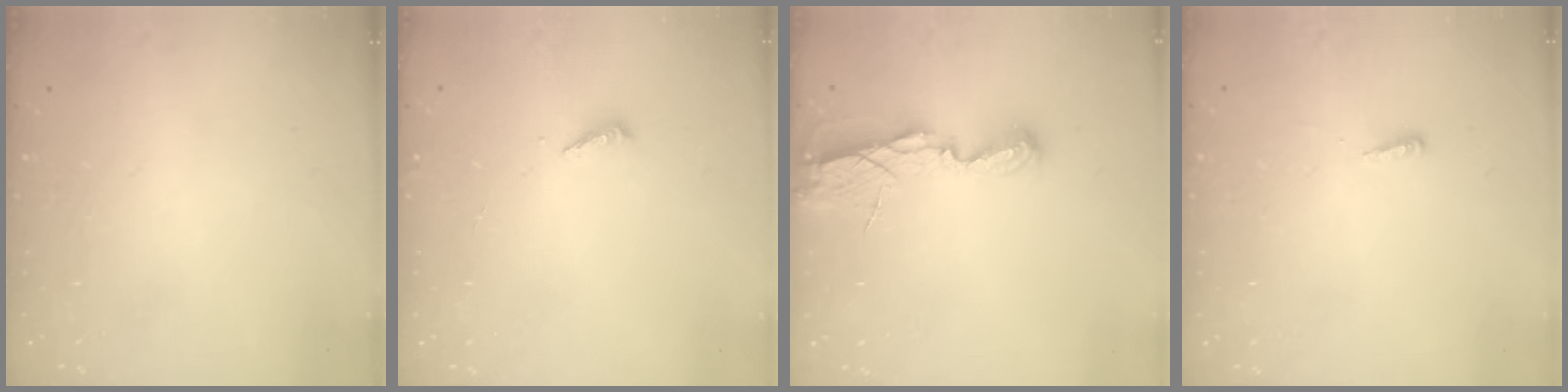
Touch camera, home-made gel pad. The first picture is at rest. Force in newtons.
{"total": 2.0, "press": 2.0, "slide": 0.2}
{"total": 6.3, "press": 6.2, "slide": 0.4}
{"total": 3.1, "press": 3.0, "slide": 0.9}